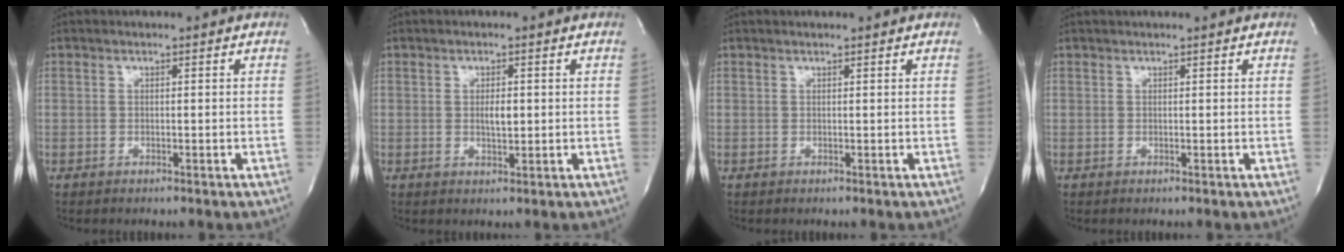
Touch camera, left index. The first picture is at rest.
{"total": 2.3, "force": [0.3, 0.7, 2.2], "torque": [-0.038, -0.002, 0.006]}
{"total": 1.9, "force": [1.8, 0.1, 0.6], "torque": [-0.013, 0.015, 0.021]}
{"total": 3.0, "force": [2.8, 0.1, 1.1], "torque": [-0.012, 0.025, 0.035]}